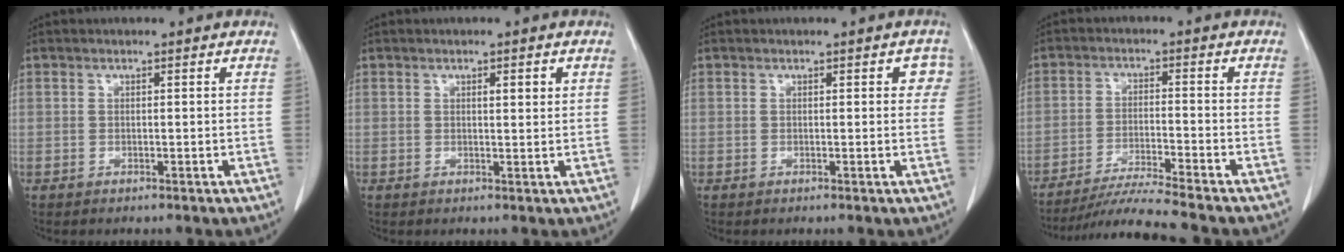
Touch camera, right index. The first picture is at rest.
{"total": 1.8, "force": [0.8, 0.4, 1.6], "torque": [-0.023, -0.001, 0.009]}
{"total": 2.5, "force": [0.7, 1.3, 2.0], "torque": [-0.009, 0.009, 0.001]}
{"total": 8.8, "force": [-7.8, -2.2, 3.2], "torque": [-0.047, -0.024, -0.138]}